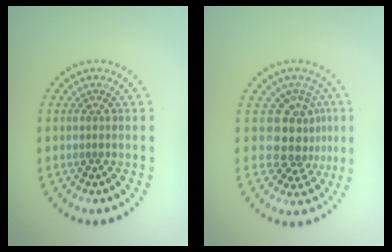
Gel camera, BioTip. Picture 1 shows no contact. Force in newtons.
{"total": 4.2, "press": 3.2, "slide": 2.7}